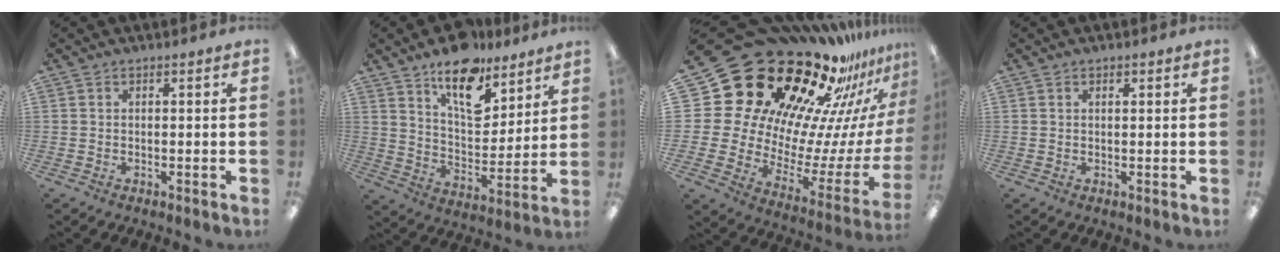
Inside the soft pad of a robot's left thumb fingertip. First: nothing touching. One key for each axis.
{"total": 15.0, "fx": 11.2, "fy": 7.0, "fz": 7.1, "tx": -0.102, "ty": -0.072, "tz": 0.199}
{"total": 28.8, "fx": 19.5, "fy": 15.8, "fz": 14.2, "tx": -0.210, "ty": -0.204, "tz": 0.388}
{"total": 0.7, "fx": 0.5, "fy": 0.4, "fz": 0.2, "tx": 0.005, "ty": -0.002, "tz": 0.008}